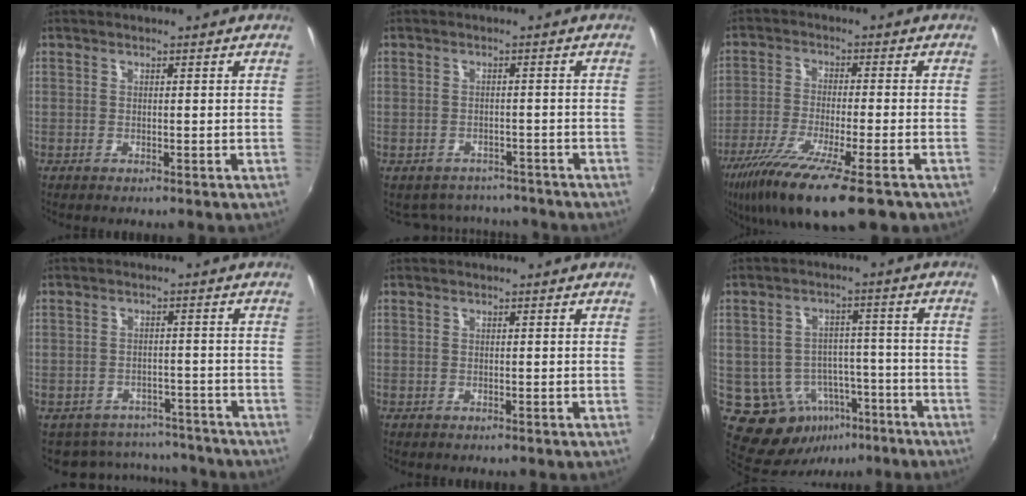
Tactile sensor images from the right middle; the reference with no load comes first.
{"total": 7.8, "force": [-6.3, 4.3, 1.7], "torque": [-0.048, 0.000, -0.085]}
{"total": 16.8, "force": [-11.1, 3.1, 12.2], "torque": [-0.236, -0.062, -0.194]}
{"total": 9.6, "force": [-7.8, 5.4, 1.5], "torque": [-0.038, 0.023, -0.097]}
{"total": 0.0}
{"total": 12.1, "force": [-5.1, 9.9, 4.8], "torque": [-0.108, 0.025, -0.047]}